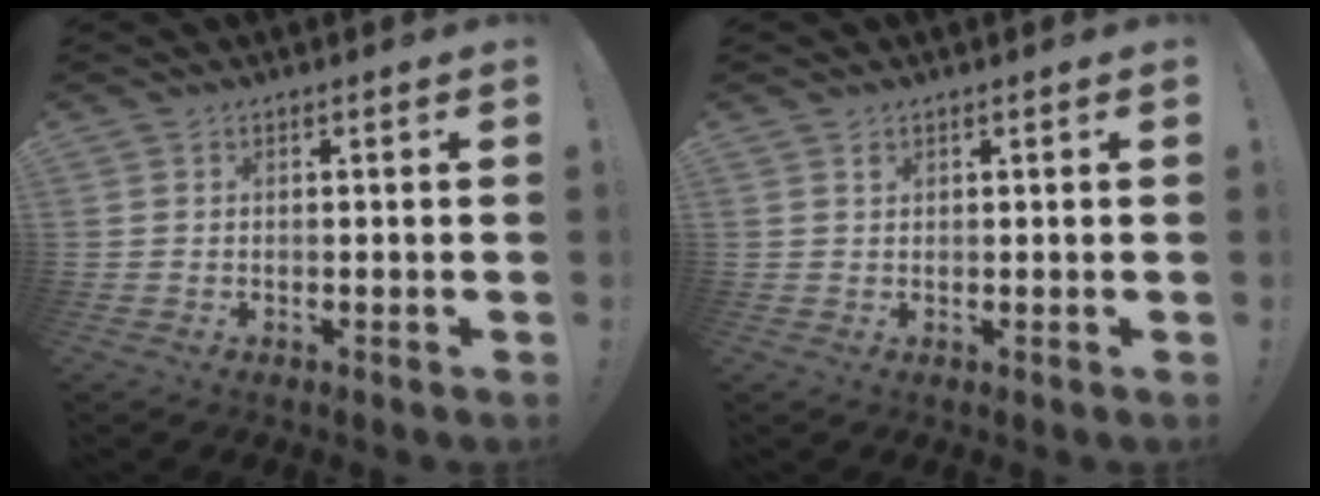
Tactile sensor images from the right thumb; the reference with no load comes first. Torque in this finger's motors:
{"motor_torque": [0.03, 0.27, 0.06, -0.13, 0.00]}